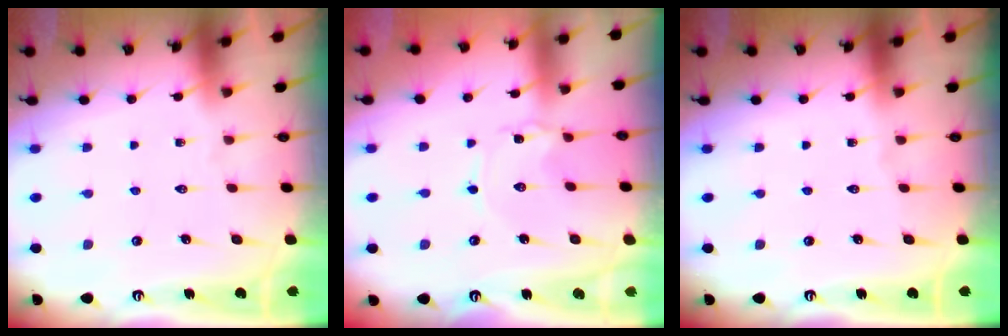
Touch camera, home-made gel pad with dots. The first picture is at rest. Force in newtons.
{"total": 0.7, "press": 0.7, "slide": 0.1}
{"total": 0.0}